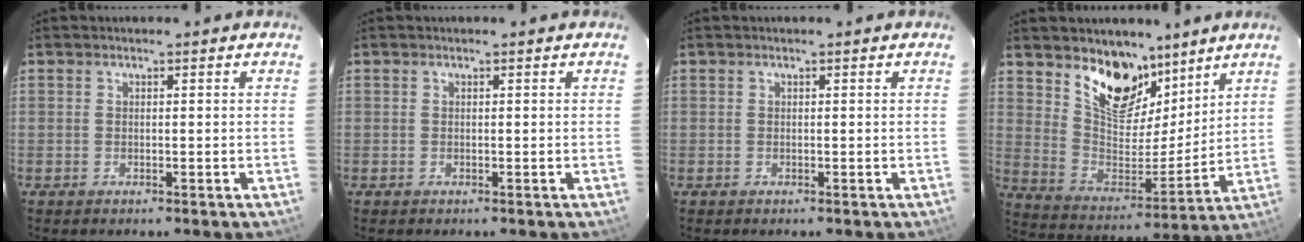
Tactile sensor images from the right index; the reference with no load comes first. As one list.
[{"total": 0.0}, {"total": 0.0}, {"total": 15.1, "force": [10.5, 7.5, 7.8], "torque": [-0.142, -0.015, 0.192]}]